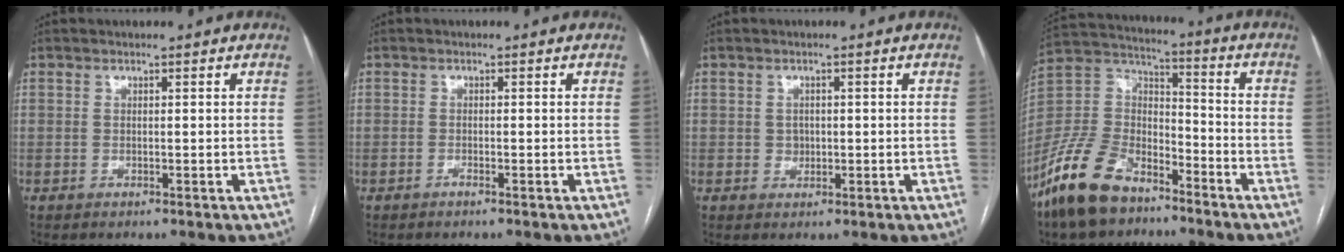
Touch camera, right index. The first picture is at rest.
{"total": 0.6, "force": [-0.5, -0.1, 0.3], "torque": [-0.007, 0.000, -0.010]}
{"total": 1.5, "force": [-0.1, 1.3, 0.6], "torque": [-0.009, 0.003, 0.001]}
{"total": 14.9, "force": [-10.7, 7.0, 7.8], "torque": [-0.176, 0.013, -0.210]}